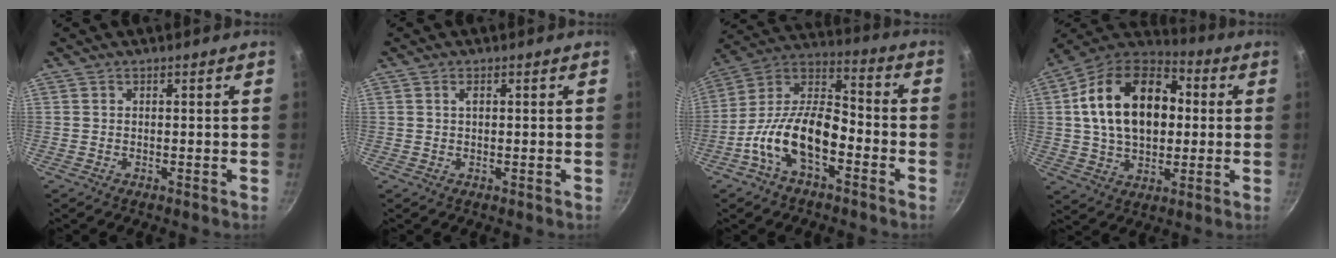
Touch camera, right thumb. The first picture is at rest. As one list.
[{"total": 1.2, "force": [0.3, 0.6, 1.0], "torque": [-0.015, 0.002, 0.004]}, {"total": 16.4, "force": [-6.2, 8.4, 12.6], "torque": [-0.214, 0.059, -0.137]}, {"total": 22.1, "force": [3.0, 14.6, 16.2], "torque": [-0.249, 0.028, 0.038]}]